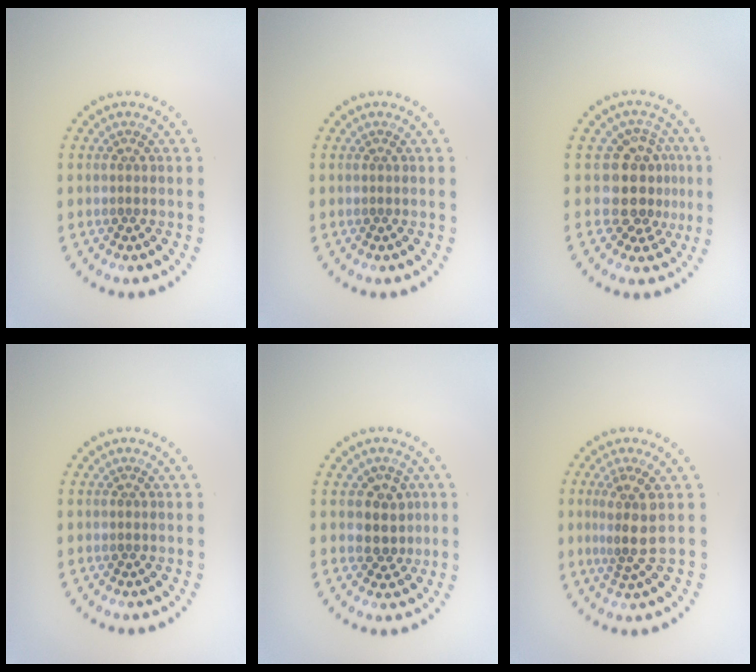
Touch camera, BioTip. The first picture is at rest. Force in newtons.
{"total": 0.0}
{"total": 4.2, "press": 3.5, "slide": 2.4}
{"total": 0.0}
{"total": 2.6, "press": 2.2, "slide": 1.4}
{"total": 3.0, "press": 2.2, "slide": 2.0}